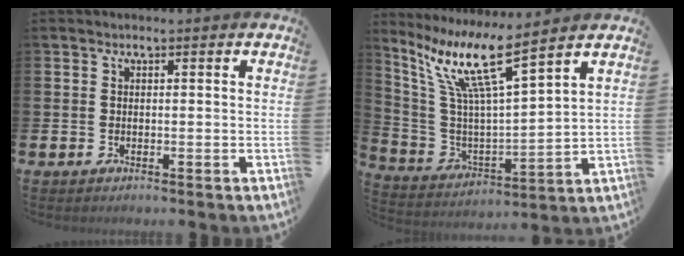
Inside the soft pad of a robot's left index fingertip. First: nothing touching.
{"total": 10.5, "force": [7.6, 0.9, 7.2], "torque": [-0.173, -0.044, 0.124]}